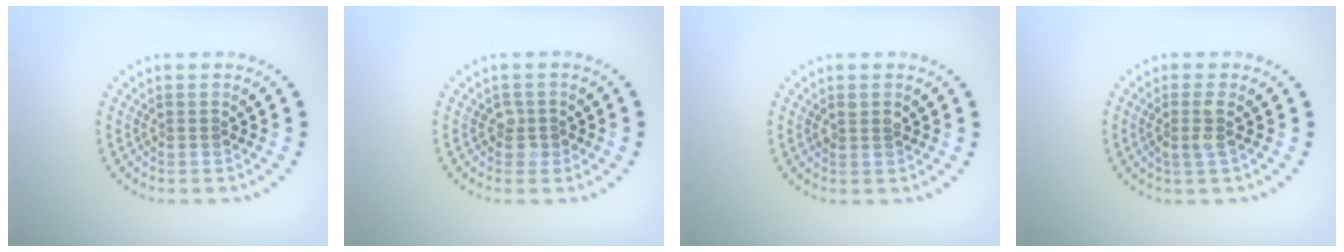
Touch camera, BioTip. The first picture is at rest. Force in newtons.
{"total": 1.2, "press": 1.1, "slide": 0.5}
{"total": 1.0, "press": 1.0, "slide": 0.2}
{"total": 1.7, "press": 1.4, "slide": 1.0}